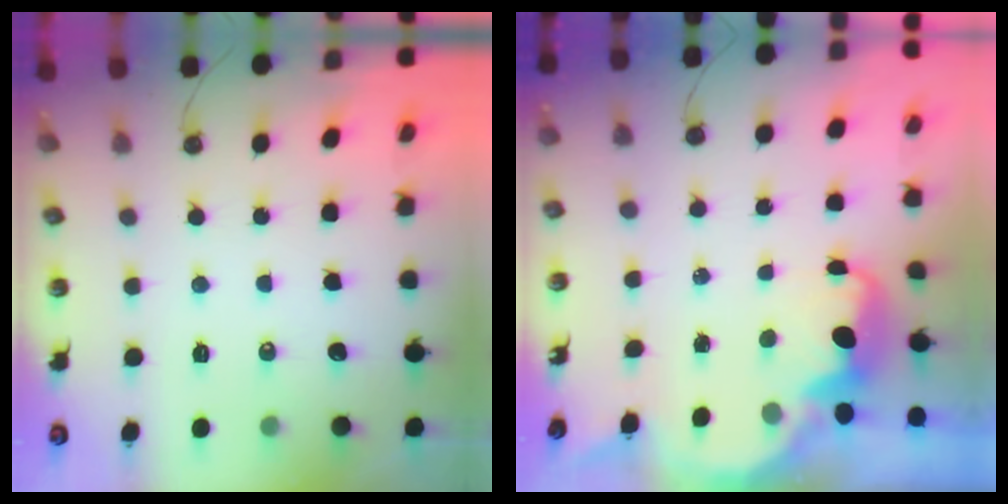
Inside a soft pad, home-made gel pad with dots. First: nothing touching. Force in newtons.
{"total": 2.7, "press": 2.7, "slide": 0.4}